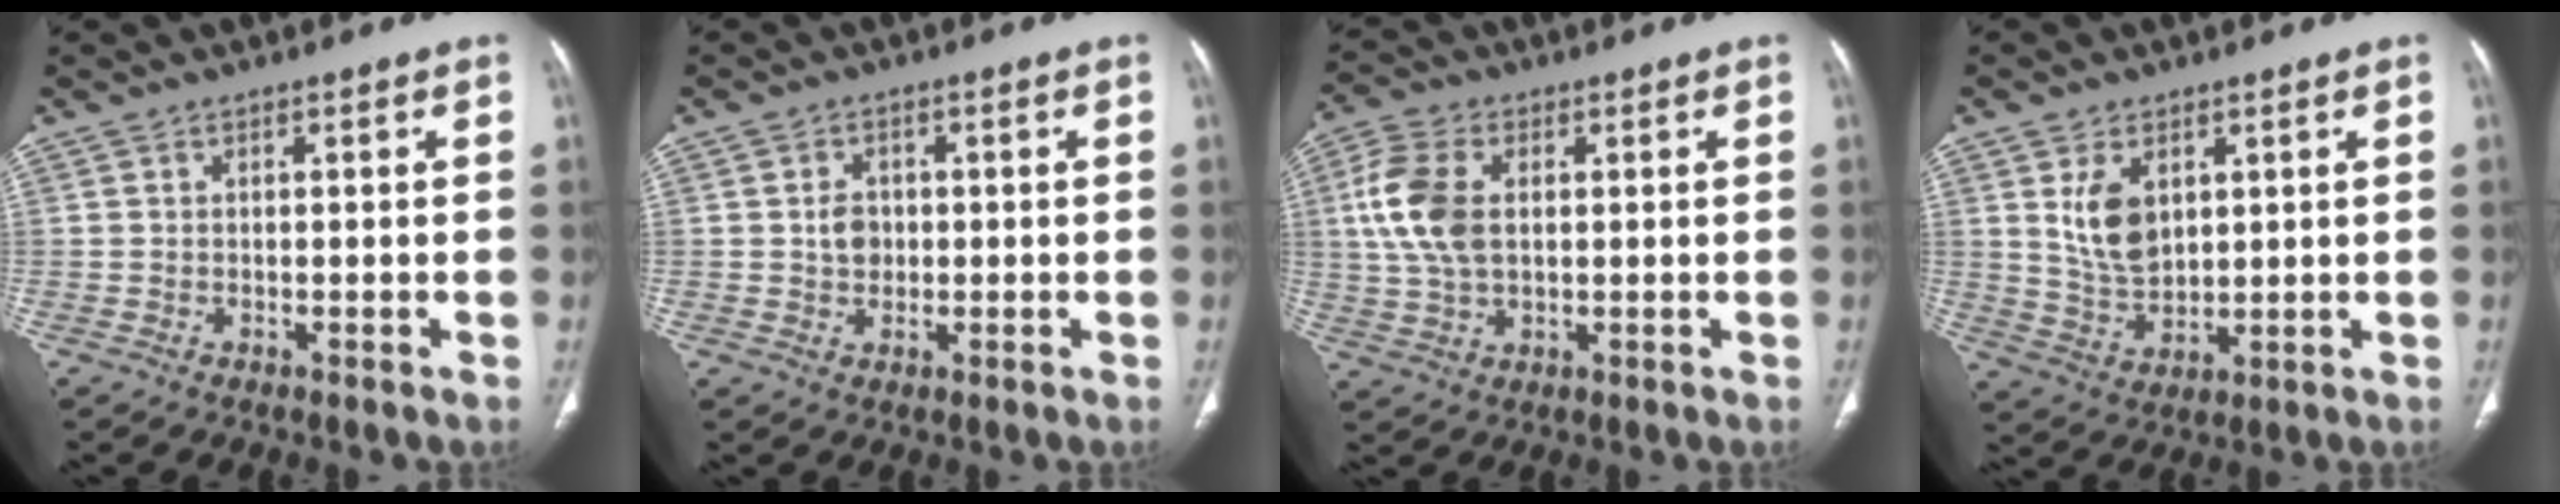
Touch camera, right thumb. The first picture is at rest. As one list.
[{"total": 3.4, "force": [0.1, 2.7, 2.0], "torque": [-0.022, 0.004, 0.001]}, {"total": 10.3, "force": [1.5, 6.3, 8.0], "torque": [-0.178, 0.007, 0.032]}, {"total": 8.0, "force": [2.7, 4.9, 5.7], "torque": [-0.088, -0.018, 0.065]}]